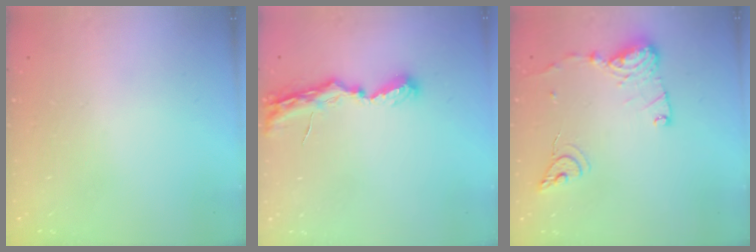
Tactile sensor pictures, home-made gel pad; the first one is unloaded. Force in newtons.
{"total": 7.5, "press": 7.5, "slide": 0.4}
{"total": 12.7, "press": 12.6, "slide": 1.4}